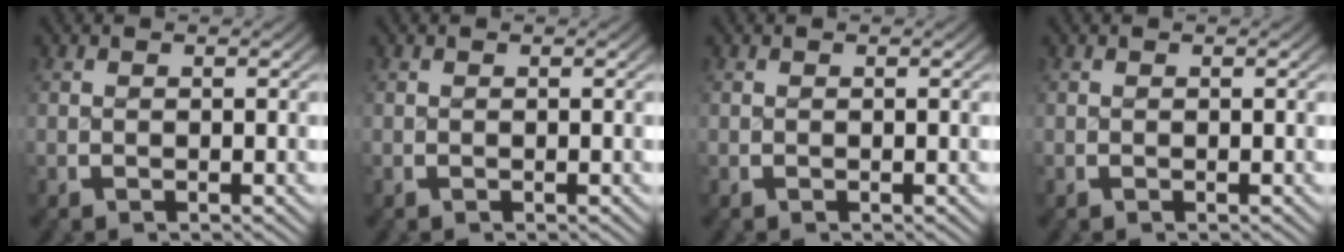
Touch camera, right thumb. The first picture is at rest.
{"total": 0.0}
{"total": 0.0}
{"total": 0.0}